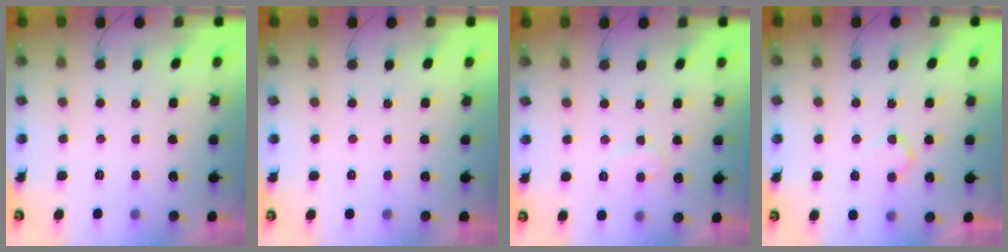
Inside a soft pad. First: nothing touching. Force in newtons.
{"total": 1.7, "press": 1.7, "slide": 0.0}
{"total": 7.7, "press": 7.7, "slide": 0.3}
{"total": 5.8, "press": 5.7, "slide": 0.5}